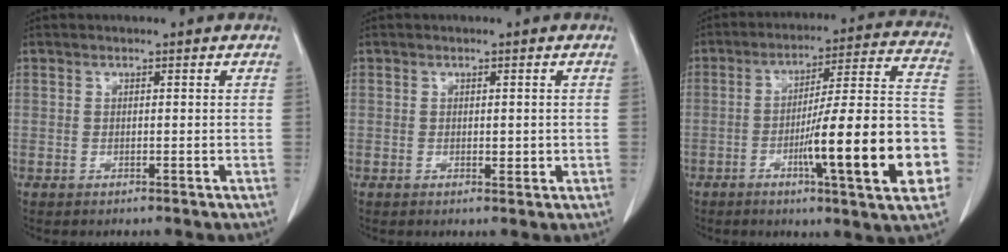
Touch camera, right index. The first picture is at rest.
{"total": 1.6, "force": [-0.1, 0.7, 1.4], "torque": [-0.018, -0.002, 0.003]}
{"total": 21.3, "force": [-6.4, 1.2, 20.3], "torque": [-0.234, 0.012, -0.090]}